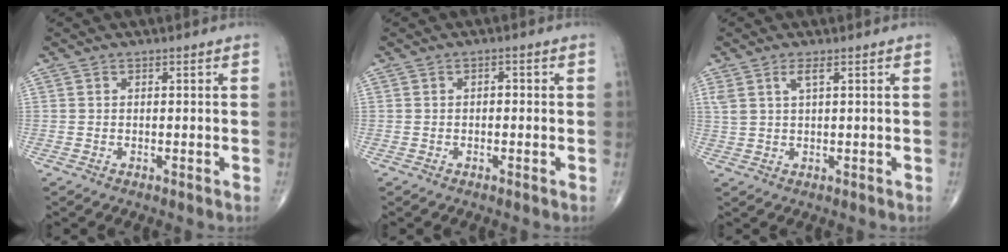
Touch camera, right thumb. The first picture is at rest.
{"total": 1.0, "force": [-0.1, 0.6, 0.7], "torque": [-0.003, 0.003, -0.006]}
{"total": 2.8, "force": [1.4, 0.6, 2.3], "torque": [-0.057, 0.002, 0.034]}